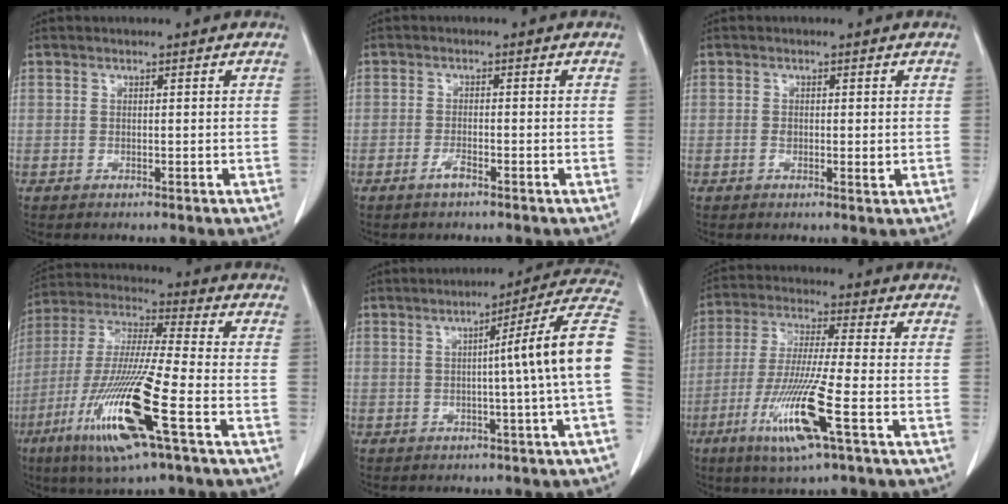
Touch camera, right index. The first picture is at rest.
{"total": 1.8, "force": [-1.3, 0.3, 1.3], "torque": [-0.026, 0.000, -0.026]}
{"total": 1.9, "force": [-0.2, 0.8, 1.7], "torque": [-0.028, -0.002, -0.002]}
{"total": 17.9, "force": [-7.4, 0.6, 16.2], "torque": [-0.349, -0.031, -0.143]}
{"total": 11.7, "force": [-0.1, -2.2, 11.4], "torque": [-0.136, 0.020, -0.008]}
{"total": 12.6, "force": [-5.2, -0.2, 11.4], "torque": [-0.236, -0.027, -0.100]}